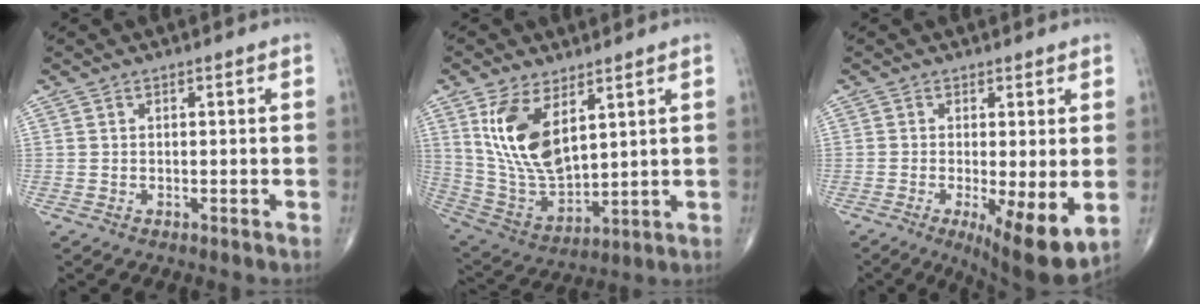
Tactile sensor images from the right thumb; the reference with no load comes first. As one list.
[{"total": 14.7, "force": [6.0, 7.2, 11.4], "torque": [-0.210, -0.028, 0.136]}, {"total": 10.5, "force": [-2.4, 2.8, 9.8], "torque": [-0.149, -0.027, -0.033]}]